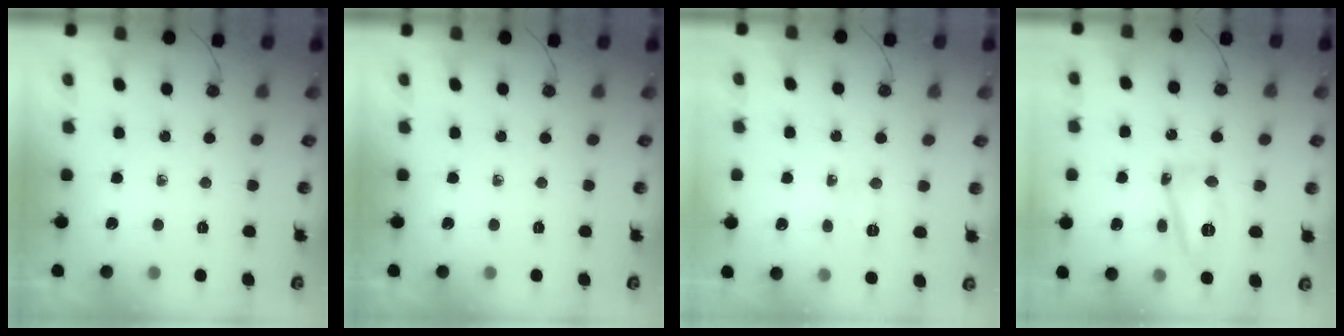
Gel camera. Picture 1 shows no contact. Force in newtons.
{"total": 0.0}
{"total": 3.5, "press": 3.3, "slide": 1.2}
{"total": 12.4, "press": 11.7, "slide": 4.2}